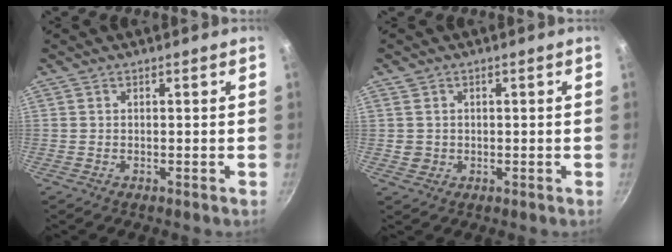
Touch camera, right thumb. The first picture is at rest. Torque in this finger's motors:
{"motor_torque": [-0.25, -0.25, 0.21, 0.24, -0.01]}